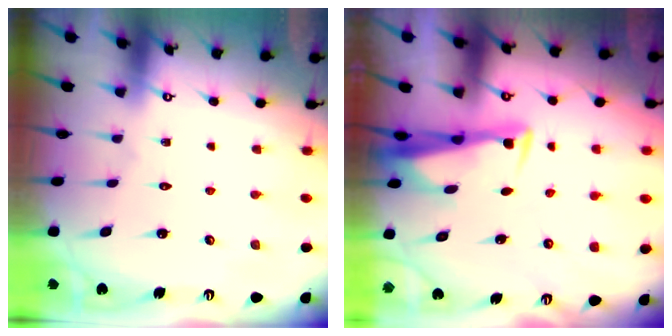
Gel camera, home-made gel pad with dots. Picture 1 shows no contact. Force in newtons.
{"total": 3.5, "press": 3.4, "slide": 0.9}